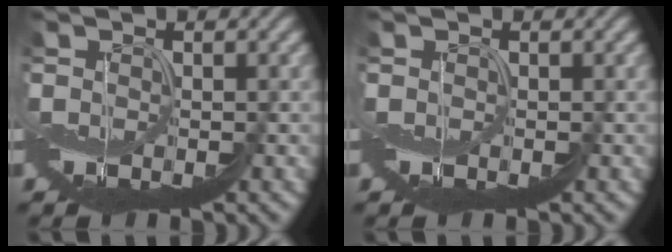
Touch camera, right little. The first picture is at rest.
{"total": 0.0}